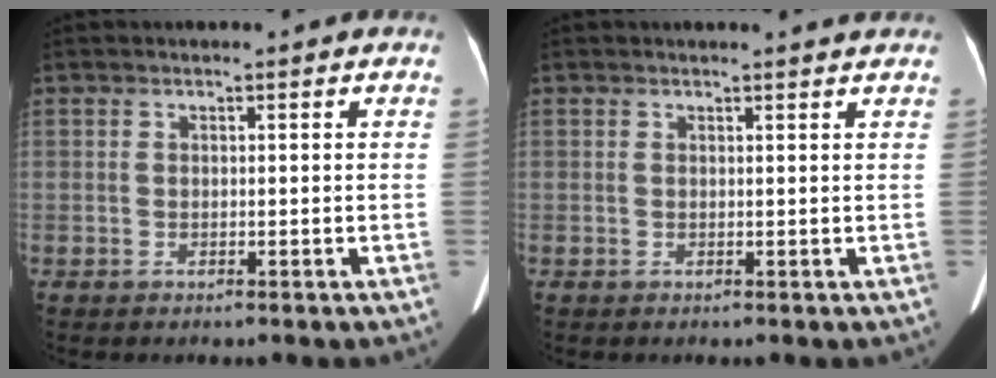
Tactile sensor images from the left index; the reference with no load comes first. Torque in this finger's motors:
{"motor_torque": [-0.08, -0.05, 0.00, 0.02]}